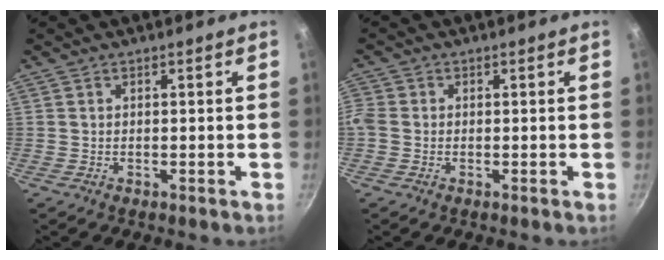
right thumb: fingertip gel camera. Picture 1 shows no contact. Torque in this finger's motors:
{"motor_torque": [0.02, 0.02, 0.09, -0.02, 0.03]}